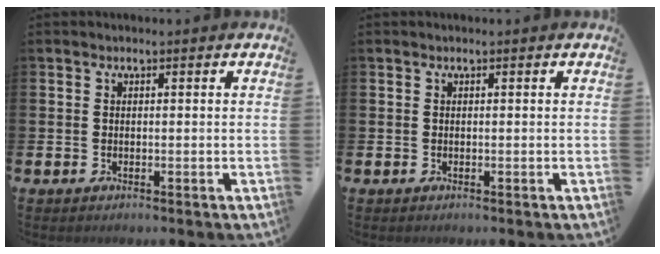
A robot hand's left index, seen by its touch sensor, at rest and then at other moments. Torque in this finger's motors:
{"motor_torque": [0.09, 0.01, -0.02, -0.01]}